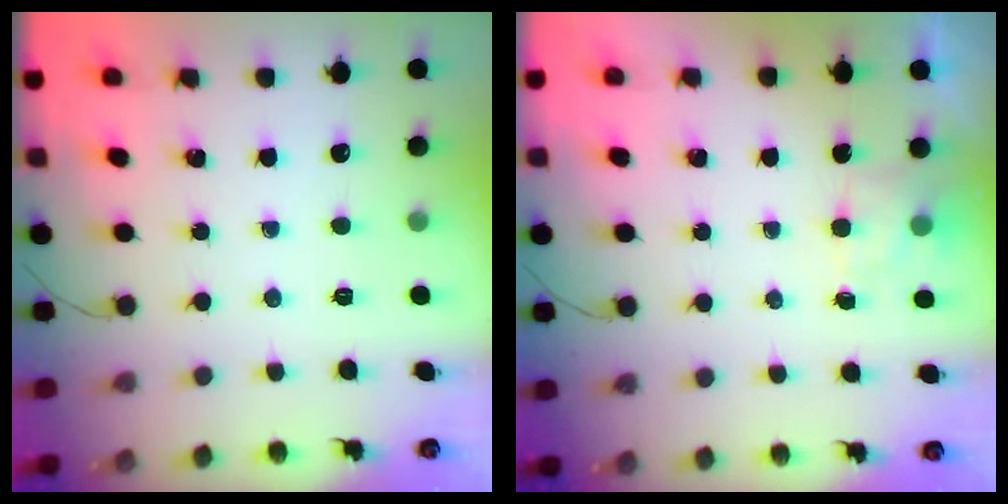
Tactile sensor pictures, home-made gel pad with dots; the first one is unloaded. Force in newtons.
{"total": 2.4, "press": 1.9, "slide": 1.4}